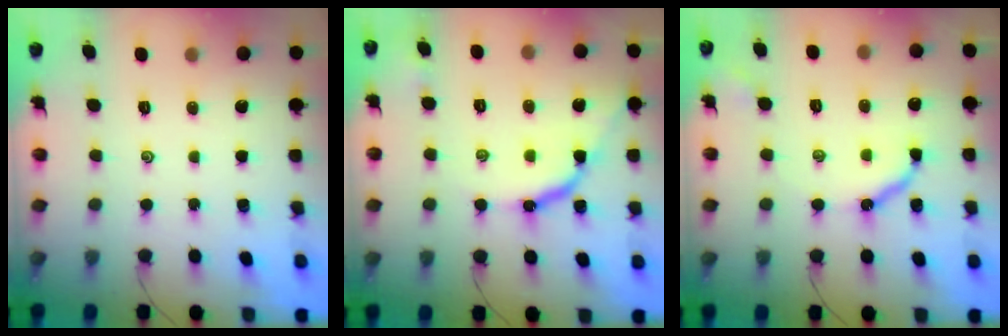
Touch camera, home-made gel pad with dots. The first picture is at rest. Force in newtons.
{"total": 9.7, "press": 9.7, "slide": 0.3}
{"total": 10.1, "press": 10.1, "slide": 0.9}